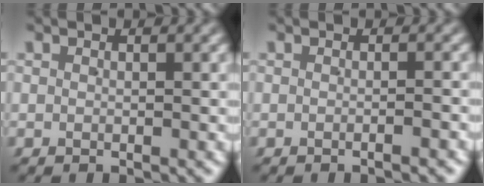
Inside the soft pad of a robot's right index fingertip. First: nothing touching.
{"total": 0.7, "force": [-0.6, -0.2, 0.4], "torque": [-0.002, 0.009, -0.016]}